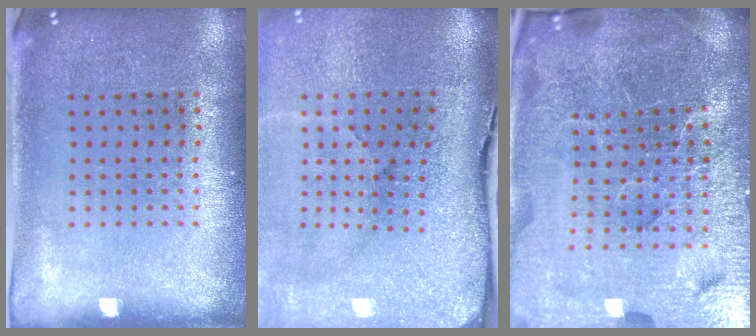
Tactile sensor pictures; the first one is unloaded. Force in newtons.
{"total": 5.0, "press": 3.9, "slide": 3.1}
{"total": 7.1, "press": 6.2, "slide": 3.5}